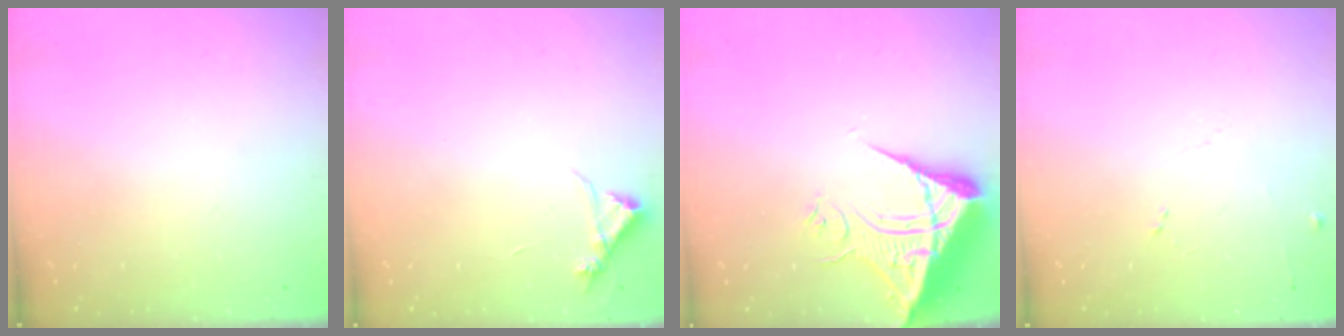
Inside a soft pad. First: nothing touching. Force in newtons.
{"total": 4.3, "press": 4.2, "slide": 0.4}
{"total": 11.0, "press": 10.9, "slide": 1.2}
{"total": 5.4, "press": 5.3, "slide": 0.9}